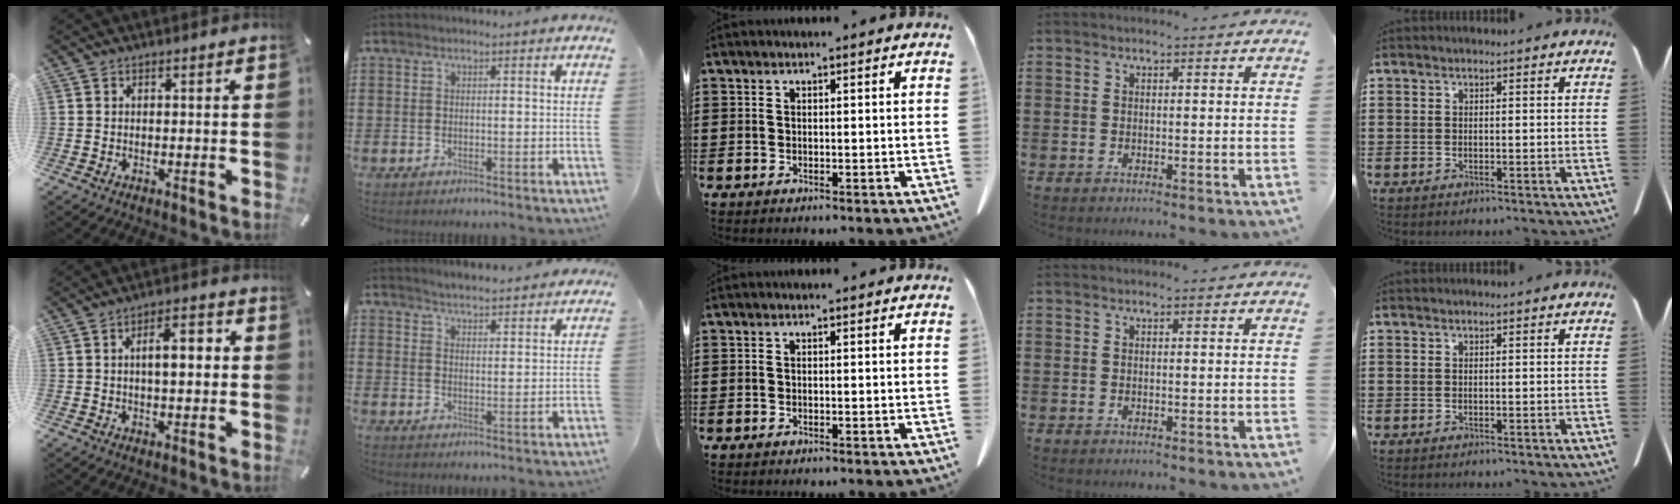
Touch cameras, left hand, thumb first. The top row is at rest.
{"thumb": {"total": 7.0, "force": [0.7, 3.2, 6.1], "torque": [-0.093, 0.007, 0.003]}, "index": {"total": 3.6, "force": [3.5, -0.1, 0.0], "torque": [-0.011, -0.014, 0.064]}}